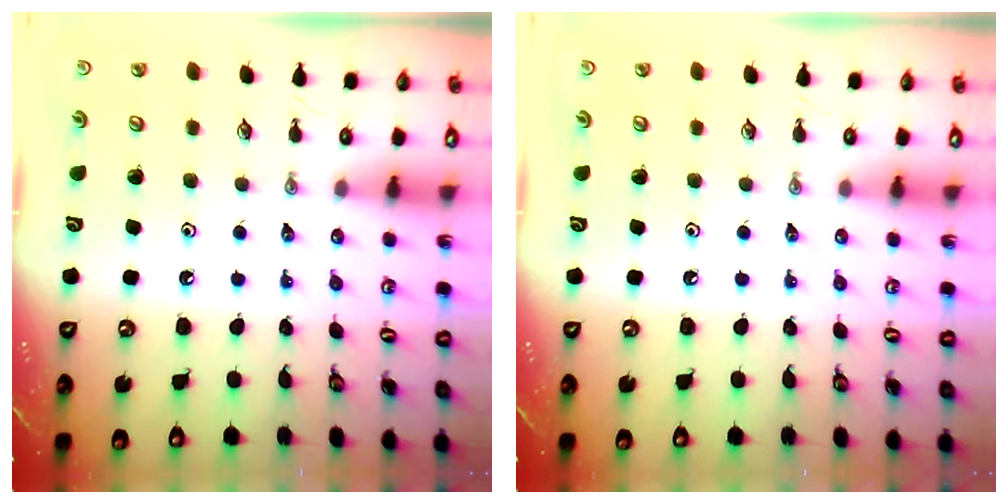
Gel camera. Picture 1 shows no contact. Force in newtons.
{"total": 0.0}